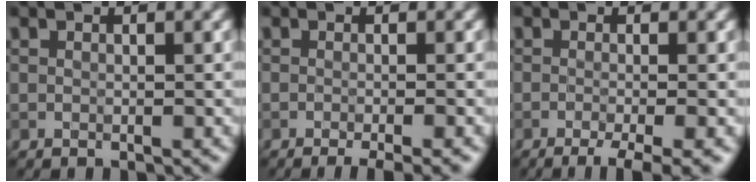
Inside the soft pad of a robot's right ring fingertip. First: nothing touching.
{"total": 3.3, "force": [-2.0, 0.6, 2.5], "torque": [-0.028, -0.001, -0.029]}
{"total": 4.2, "force": [-2.4, 0.7, 3.3], "torque": [-0.042, 0.001, -0.039]}